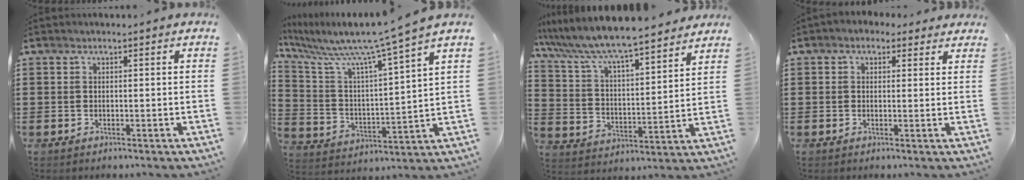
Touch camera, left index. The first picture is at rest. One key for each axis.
{"total": 8.2, "fx": 6.9, "fy": -1.1, "fz": 4.2, "tx": -0.115, "ty": -0.060, "tz": 0.105}
{"total": 7.1, "fx": 6.6, "fy": 0.0, "fz": 2.6, "tx": -0.081, "ty": -0.047, "tz": 0.108}
{"total": 1.7, "fx": 1.0, "fy": 1.3, "fz": 0.5, "tx": -0.007, "ty": 0.006, "tz": 0.016}